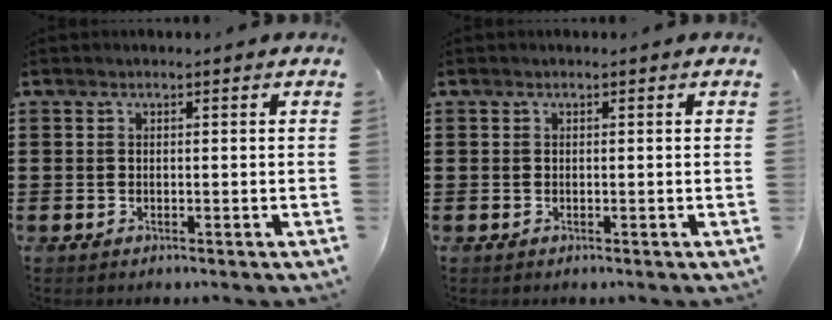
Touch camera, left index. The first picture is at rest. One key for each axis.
{"total": 0.0}